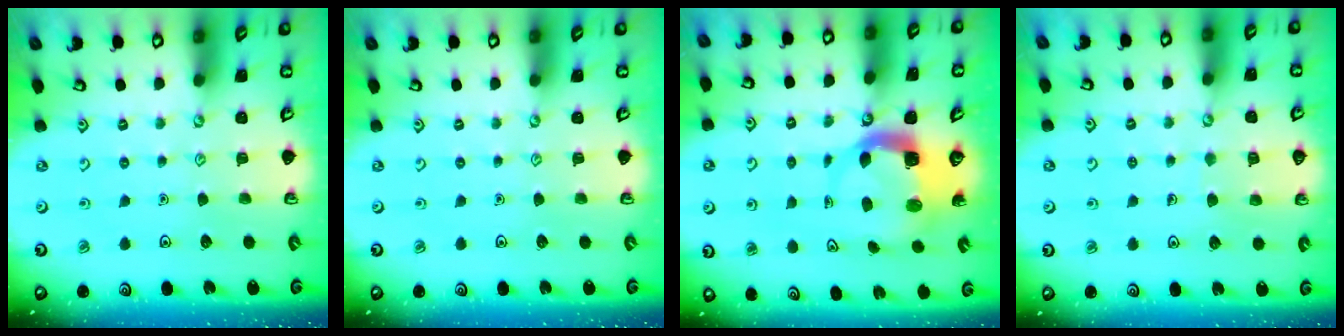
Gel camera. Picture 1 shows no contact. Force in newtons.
{"total": 0.0}
{"total": 5.7, "press": 5.7, "slide": 0.8}
{"total": 5.9, "press": 5.9, "slide": 0.5}